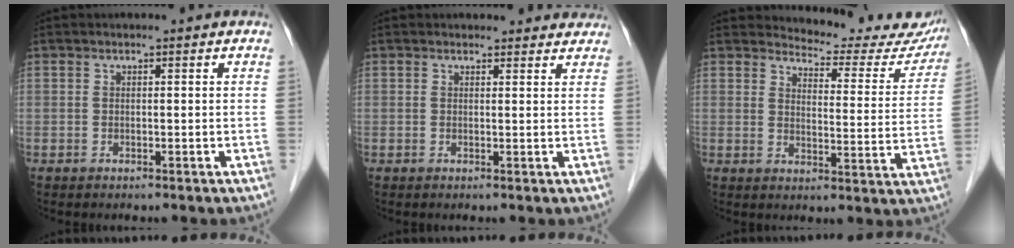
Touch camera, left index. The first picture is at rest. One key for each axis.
{"total": 5.5, "fx": 5.1, "fy": 1.9, "fz": 0.4, "tx": 0.013, "ty": 0.005, "tz": 0.041}
{"total": 14.8, "fx": 14.5, "fy": 2.5, "fz": 1.8, "tx": -0.003, "ty": -0.062, "tz": 0.154}